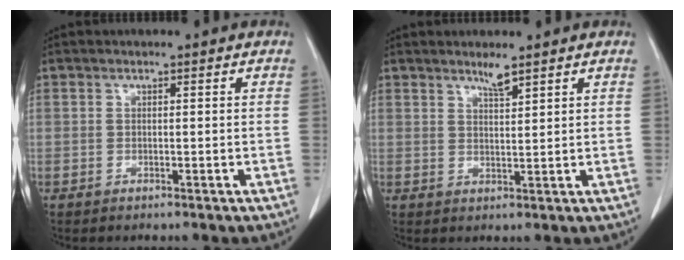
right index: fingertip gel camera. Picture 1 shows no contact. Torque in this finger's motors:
{"motor_torque": [0.04, 0.12, 0.01, 0.01]}